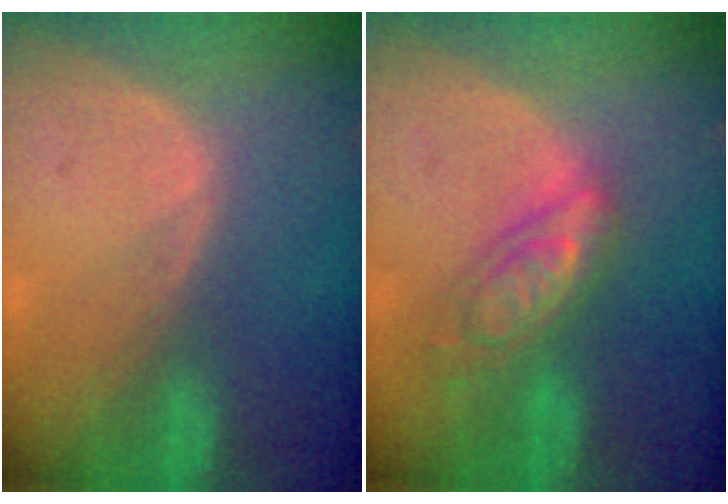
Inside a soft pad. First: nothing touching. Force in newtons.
{"total": 6.3, "press": 6.3, "slide": 0.4}